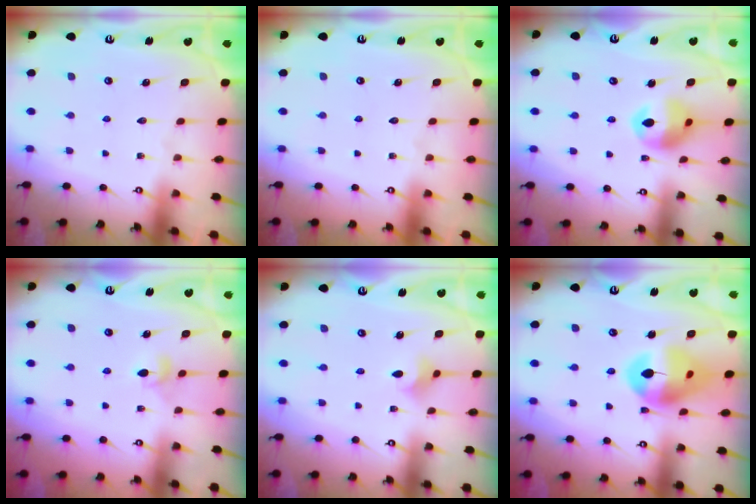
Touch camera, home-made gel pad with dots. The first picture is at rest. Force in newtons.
{"total": 0.0}
{"total": 12.2, "press": 12.1, "slide": 1.6}
{"total": 3.9, "press": 3.8, "slide": 0.9}
{"total": 4.6, "press": 4.5, "slide": 0.8}
{"total": 15.2, "press": 15.1, "slide": 1.8}